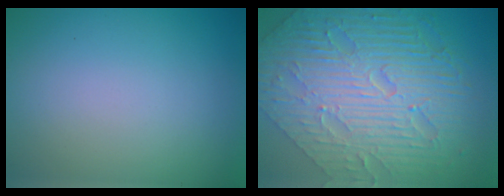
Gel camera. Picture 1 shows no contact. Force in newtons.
{"total": 10.8, "press": 7.2, "slide": 8.1}